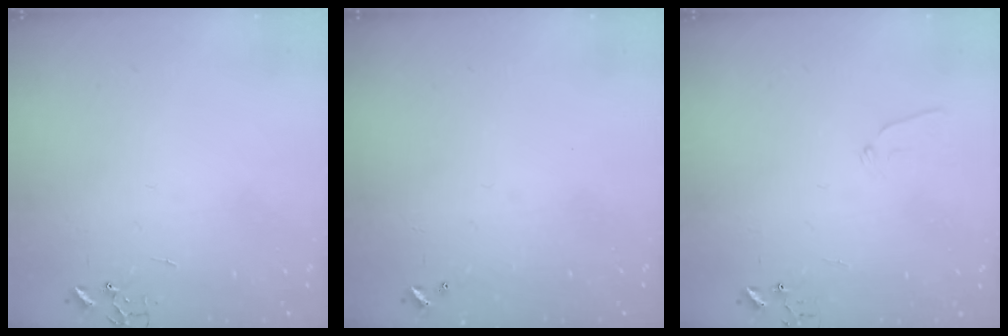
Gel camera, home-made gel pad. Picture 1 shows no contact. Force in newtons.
{"total": 0.0}
{"total": 5.6, "press": 5.6, "slide": 0.6}